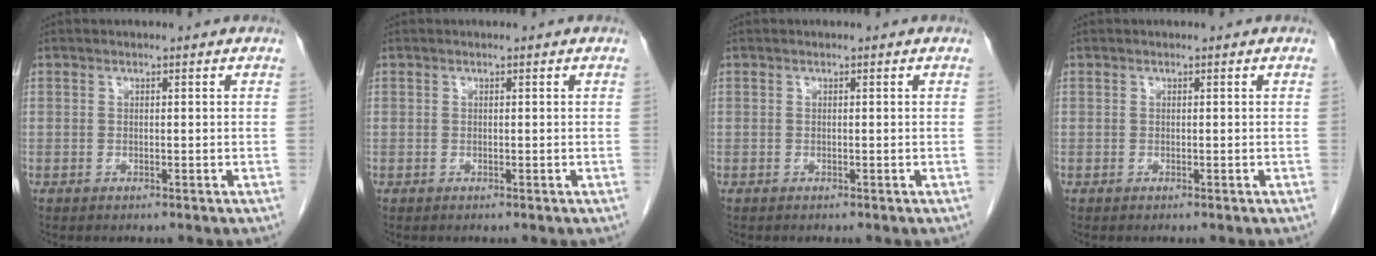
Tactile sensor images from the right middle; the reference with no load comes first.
{"total": 0.0}
{"total": 0.0}
{"total": 0.0}